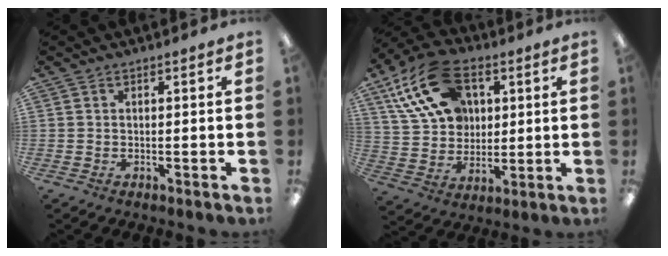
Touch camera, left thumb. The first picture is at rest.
{"total": 19.6, "force": [9.3, 13.5, 10.8], "torque": [-0.194, -0.025, 0.175]}